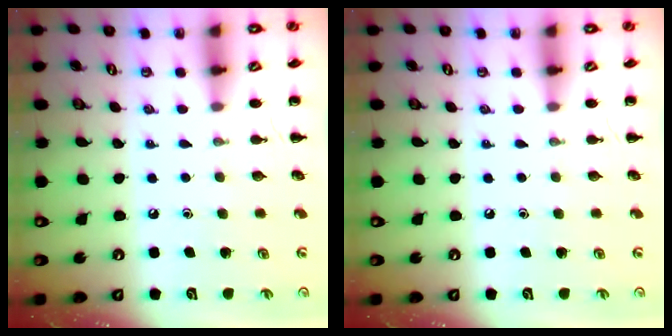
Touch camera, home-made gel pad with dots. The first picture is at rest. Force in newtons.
{"total": 0.0}